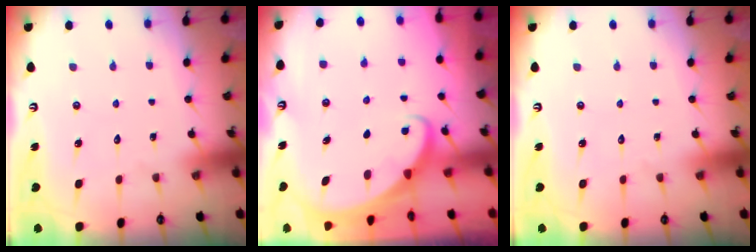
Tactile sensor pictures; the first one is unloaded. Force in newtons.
{"total": 1.7, "press": 1.6, "slide": 0.1}
{"total": 0.0}